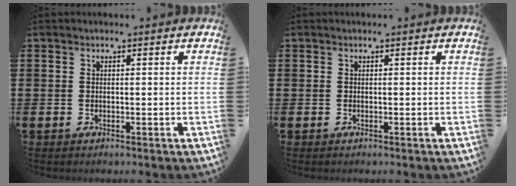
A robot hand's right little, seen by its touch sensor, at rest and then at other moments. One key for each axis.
{"total": 0.0}